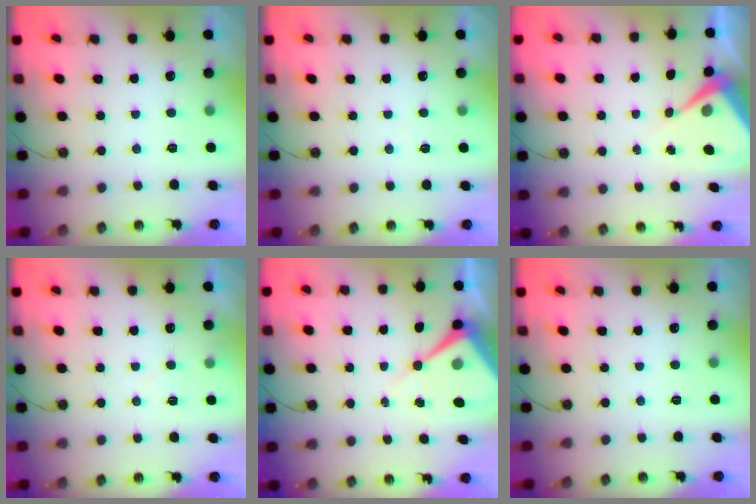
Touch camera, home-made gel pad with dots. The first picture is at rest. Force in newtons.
{"total": 2.9, "press": 2.8, "slide": 0.5}
{"total": 5.2, "press": 5.2, "slide": 0.3}
{"total": 4.8, "press": 4.7, "slide": 0.8}
{"total": 9.1, "press": 9.1, "slide": 0.8}
{"total": 0.0}